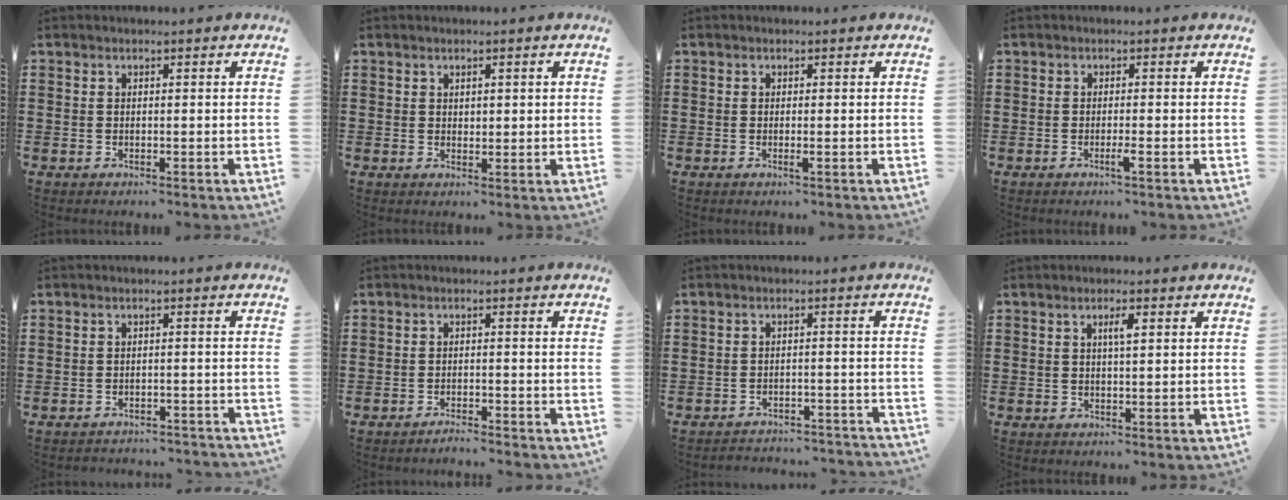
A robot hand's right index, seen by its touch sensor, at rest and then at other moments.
{"total": 1.2, "force": [0.7, 0.7, 0.6], "torque": [-0.003, 0.001, 0.011]}
{"total": 0.8, "force": [-0.3, 0.0, 0.8], "torque": [-0.022, -0.008, -0.006]}
{"total": 1.6, "force": [-0.9, 0.0, 1.4], "torque": [-0.031, -0.006, -0.018]}
{"total": 2.2, "force": [-2.2, 0.1, 0.1], "torque": [-0.008, 0.000, -0.047]}
{"total": 1.9, "force": [-1.9, -0.1, 0.3], "torque": [-0.007, 0.002, -0.037]}
{"total": 3.0, "force": [-3.0, 0.2, 0.3], "torque": [-0.012, 0.001, -0.063]}
{"total": 2.2, "force": [0.7, 0.5, 2.1], "torque": [-0.041, 0.005, 0.009]}